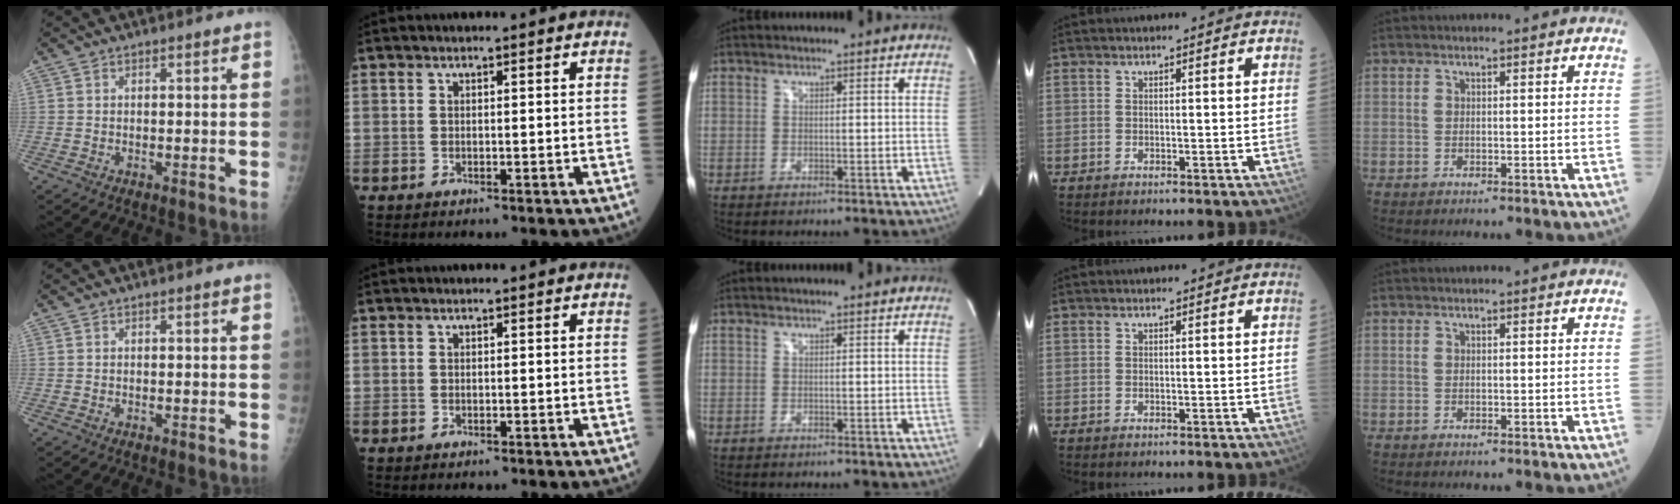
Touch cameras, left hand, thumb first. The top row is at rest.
{}